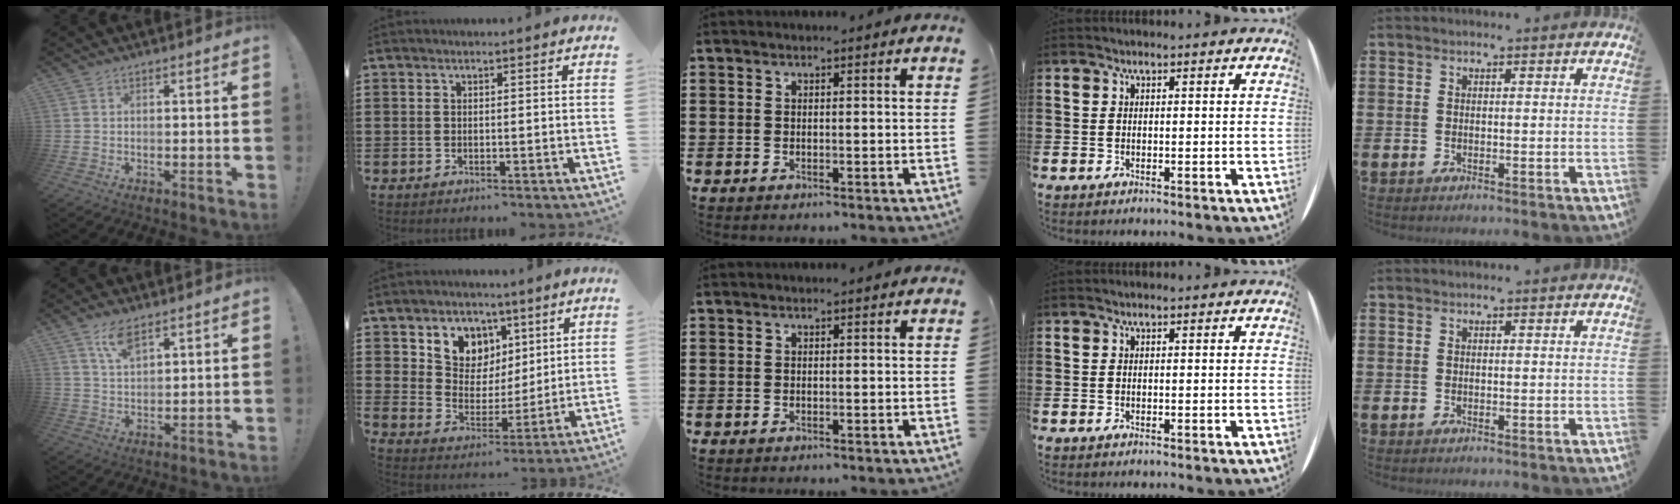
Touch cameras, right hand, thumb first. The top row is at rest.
{"thumb": {"total": 6.8, "force": [4.4, 2.6, 4.4], "torque": [-0.084, -0.015, 0.080]}, "index": {"total": 6.7, "force": [3.8, 5.4, 0.5], "torque": [-0.045, -0.022, 0.069]}}